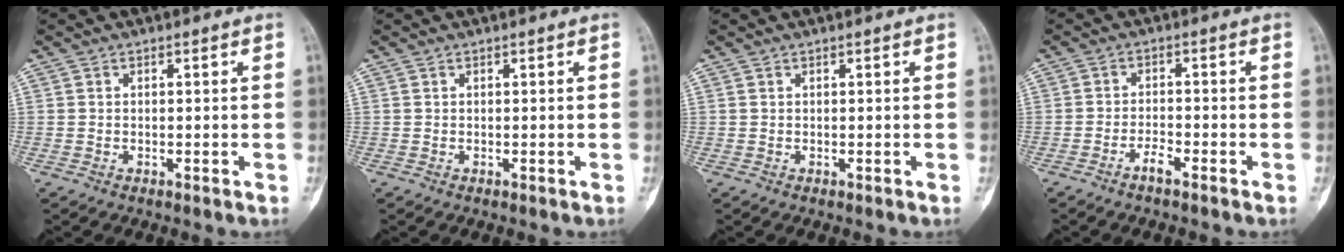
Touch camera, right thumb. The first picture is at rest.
{"total": 0.0}
{"total": 0.0}
{"total": 2.8, "force": [-2.1, 0.5, 1.8], "torque": [-0.035, 0.012, -0.043]}